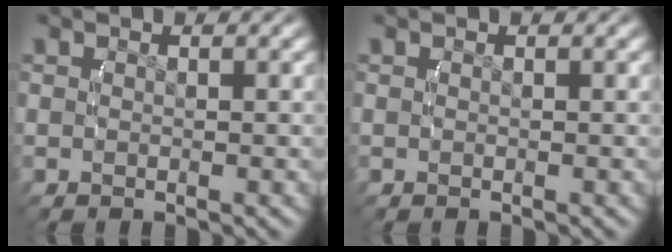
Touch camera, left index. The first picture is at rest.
{"total": 0.0}